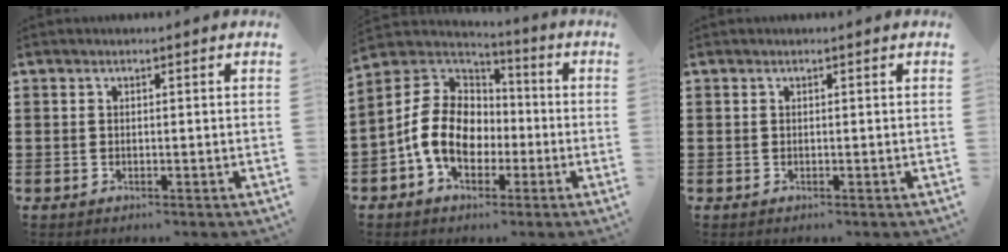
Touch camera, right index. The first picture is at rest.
{"total": 12.1, "force": [-2.8, 9.0, 7.6], "torque": [-0.184, 0.014, -0.056]}
{"total": 0.0}